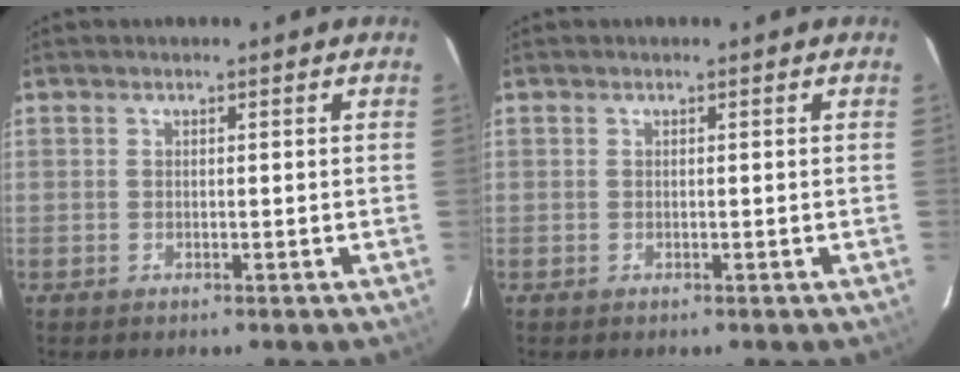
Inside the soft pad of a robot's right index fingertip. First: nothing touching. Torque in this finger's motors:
{"motor_torque": [0.00, 0.00, 0.01, 0.00]}